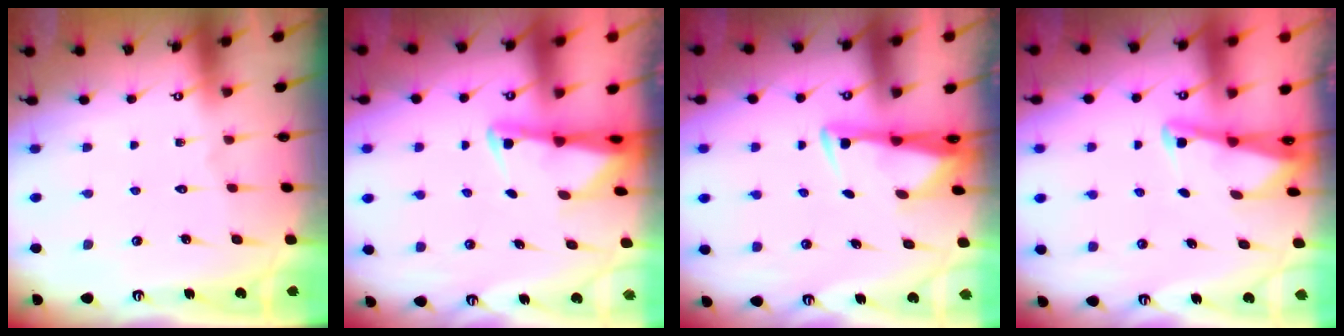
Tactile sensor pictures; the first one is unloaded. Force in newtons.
{"total": 2.4, "press": 2.4, "slide": 0.5}
{"total": 2.9, "press": 2.8, "slide": 0.9}
{"total": 2.3, "press": 2.3, "slide": 0.3}